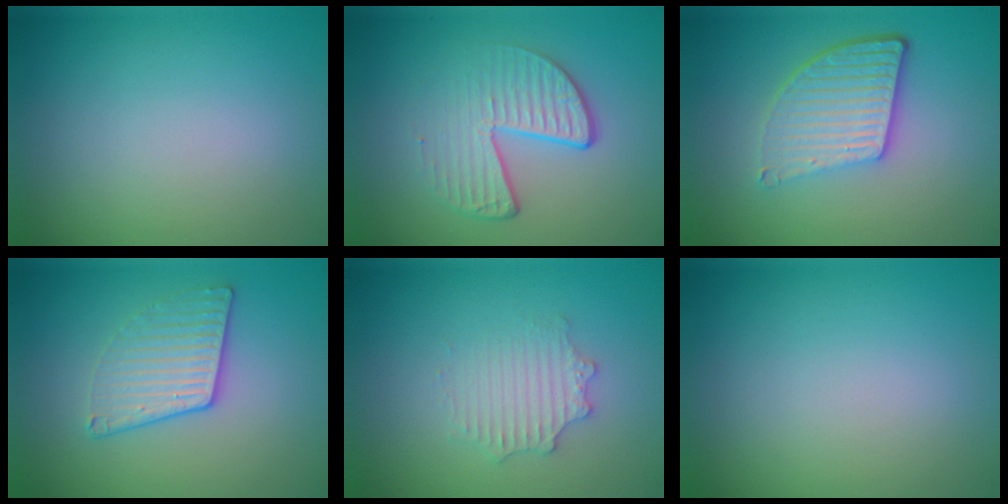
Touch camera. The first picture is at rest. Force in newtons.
{"total": 4.4, "press": 2.8, "slide": 3.4}
{"total": 5.3, "press": 3.8, "slide": 3.7}
{"total": 2.8, "press": 2.3, "slide": 1.6}
{"total": 2.6, "press": 2.6, "slide": 0.4}
{"total": 0.0}